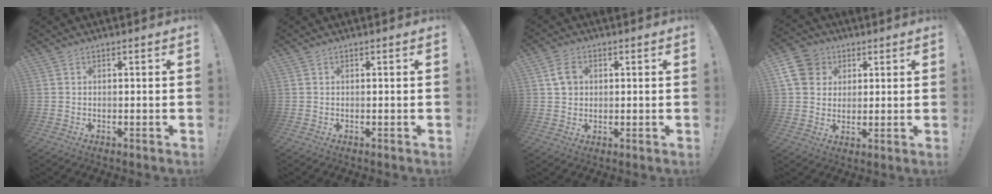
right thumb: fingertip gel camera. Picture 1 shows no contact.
{"total": 0.0}
{"total": 5.5, "force": [1.7, 4.4, 2.8], "torque": [-0.045, 0.008, 0.032]}
{"total": 11.3, "force": [3.8, 9.7, 4.4], "torque": [-0.067, -0.014, 0.078]}